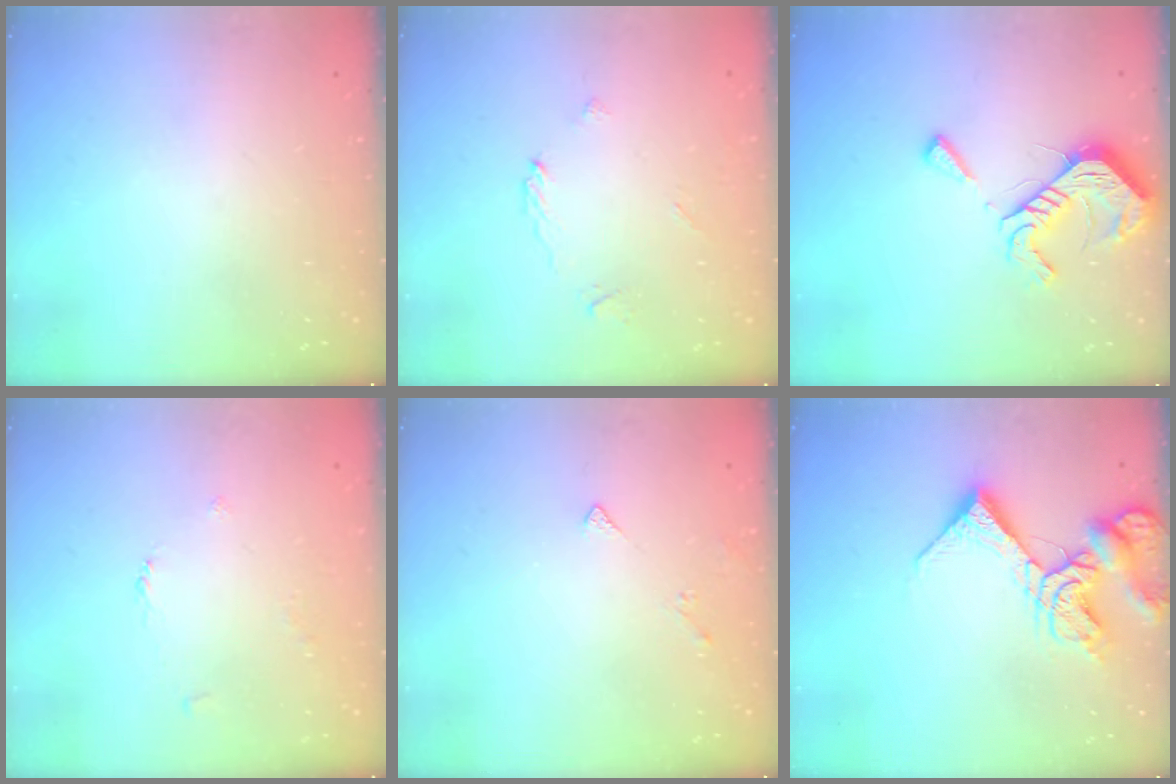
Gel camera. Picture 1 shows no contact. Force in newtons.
{"total": 2.7, "press": 2.7, "slide": 0.2}
{"total": 14.4, "press": 14.3, "slide": 0.5}
{"total": 2.5, "press": 2.5, "slide": 0.4}
{"total": 2.8, "press": 2.8, "slide": 0.5}
{"total": 13.8, "press": 13.7, "slide": 1.7}